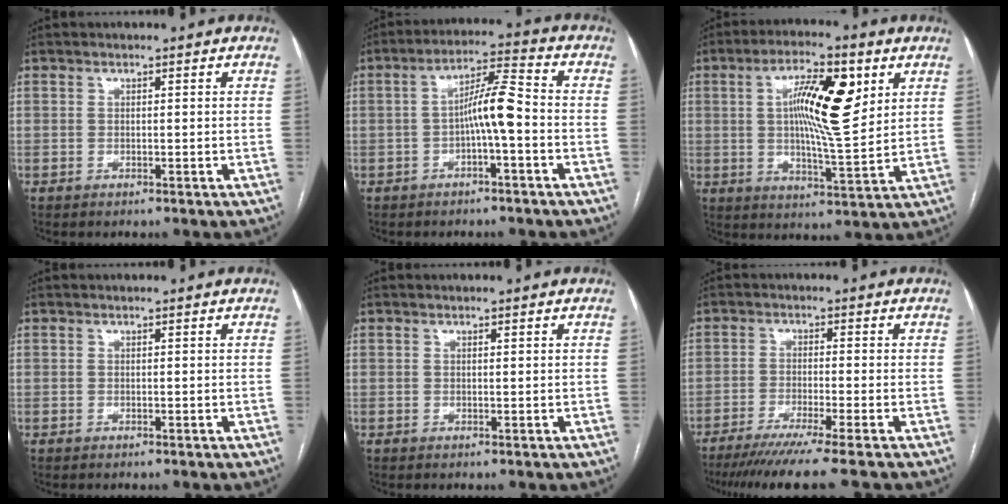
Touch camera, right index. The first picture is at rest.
{"total": 6.9, "force": [-1.5, 0.6, 6.7], "torque": [-0.118, 0.023, -0.027]}
{"total": 13.0, "force": [3.8, 2.6, 12.1], "torque": [-0.208, 0.008, 0.061]}
{"total": 0.0}
{"total": 0.0}
{"total": 9.4, "force": [-7.6, -1.9, 5.2], "torque": [-0.063, -0.032, -0.119]}